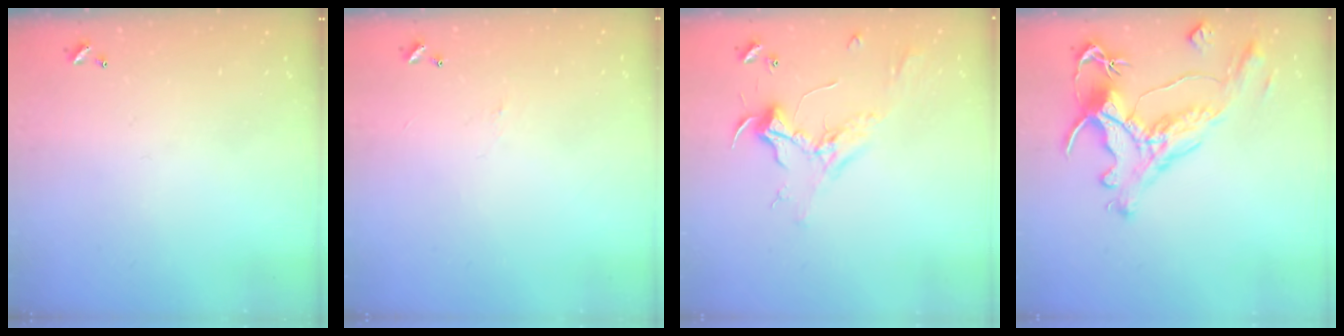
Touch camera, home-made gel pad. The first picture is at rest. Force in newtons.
{"total": 1.8, "press": 1.7, "slide": 0.6}
{"total": 2.4, "press": 2.3, "slide": 0.8}
{"total": 1.6, "press": 1.0, "slide": 1.3}